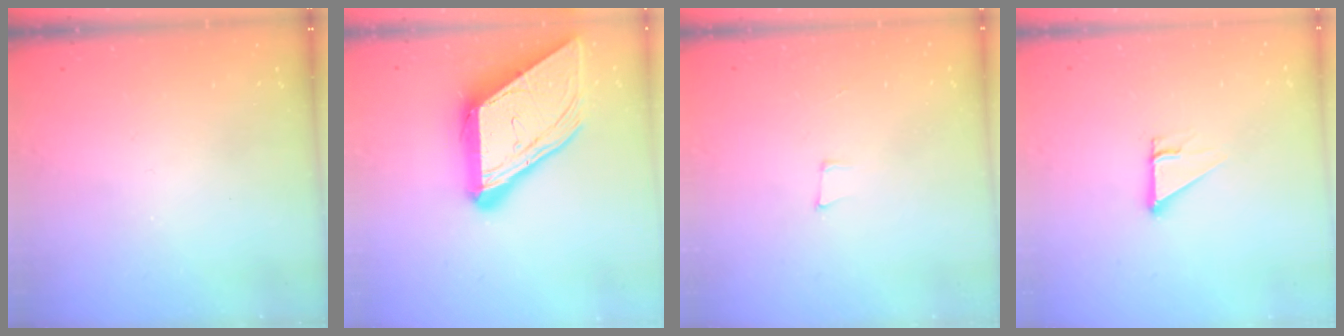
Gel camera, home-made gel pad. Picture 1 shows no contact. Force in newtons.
{"total": 19.0, "press": 18.8, "slide": 2.1}
{"total": 4.1, "press": 3.2, "slide": 2.7}
{"total": 2.7, "press": 2.7, "slide": 0.1}